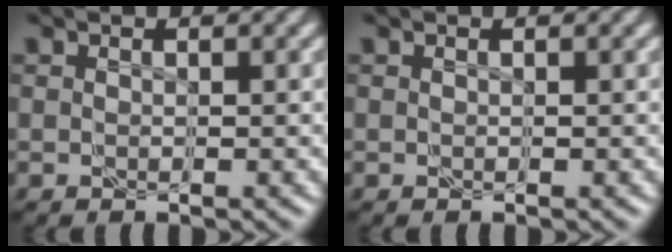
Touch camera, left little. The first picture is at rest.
{"total": 0.0}